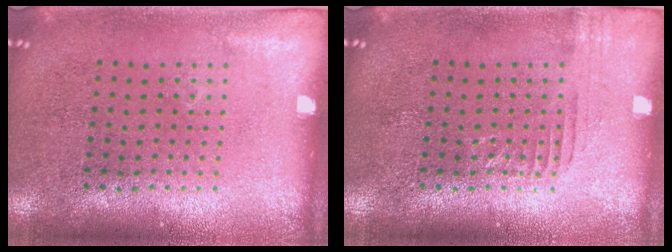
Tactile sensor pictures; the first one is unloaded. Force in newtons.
{"total": 1.2, "press": 1.2, "slide": 0.3}